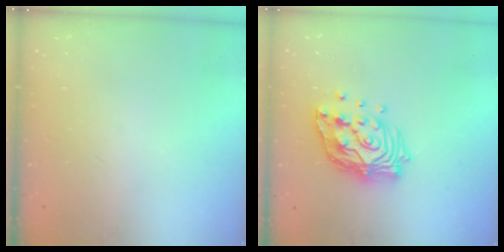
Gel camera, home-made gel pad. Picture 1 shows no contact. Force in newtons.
{"total": 16.1, "press": 16.0, "slide": 1.8}